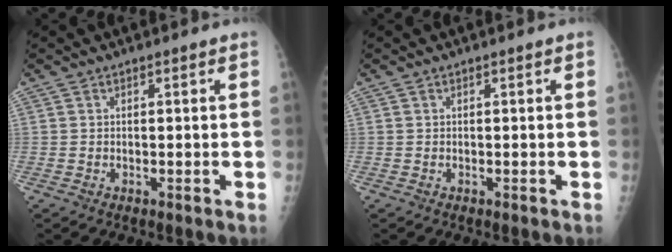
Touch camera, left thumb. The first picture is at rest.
{"total": 0.0}